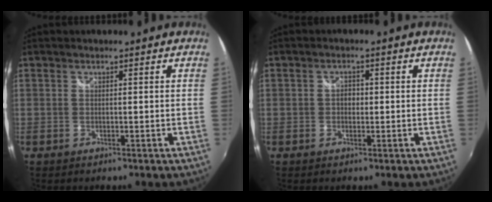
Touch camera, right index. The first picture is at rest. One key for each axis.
{"total": 1.8, "fx": -0.2, "fy": 1.5, "fz": 1.0, "tx": -0.015, "ty": 0.004, "tz": -0.006}